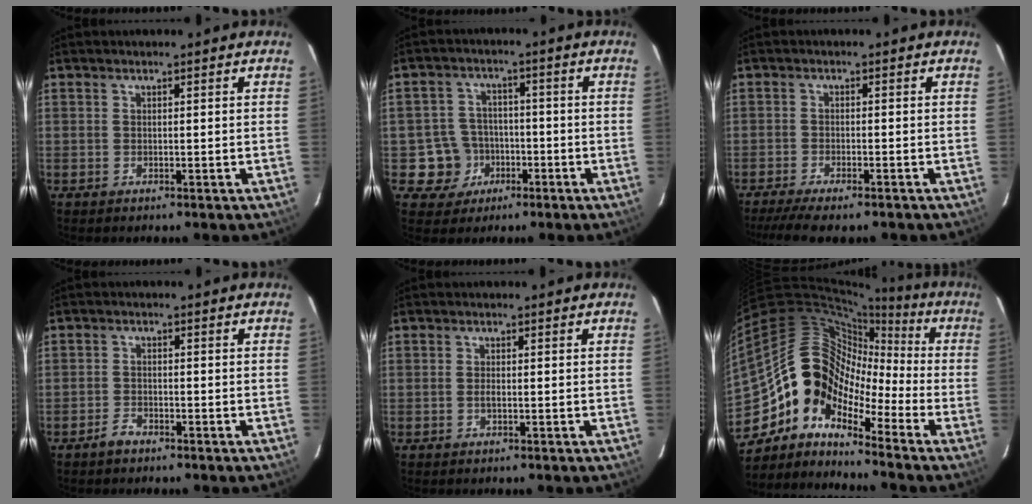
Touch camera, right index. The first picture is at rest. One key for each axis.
{"total": 7.2, "fx": -2.7, "fy": 6.6, "fz": 0.5, "tx": -0.031, "ty": 0.026, "tz": -0.037}
{"total": 8.3, "fx": -6.8, "fy": 1.4, "fz": 4.5, "tx": -0.107, "ty": -0.025, "tz": -0.115}
{"total": 2.4, "fx": -2.0, "fy": 1.1, "fz": 0.9, "tx": -0.025, "ty": 0.004, "tz": -0.035}
{"total": 0.8, "fx": -0.3, "fy": 0.3, "fz": 0.7, "tx": -0.015, "ty": -0.001, "tz": -0.005}
{"total": 13.9, "fx": -7.4, "fy": 9.7, "fz": 6.6, "tx": -0.118, "ty": 0.019, "tz": -0.169}